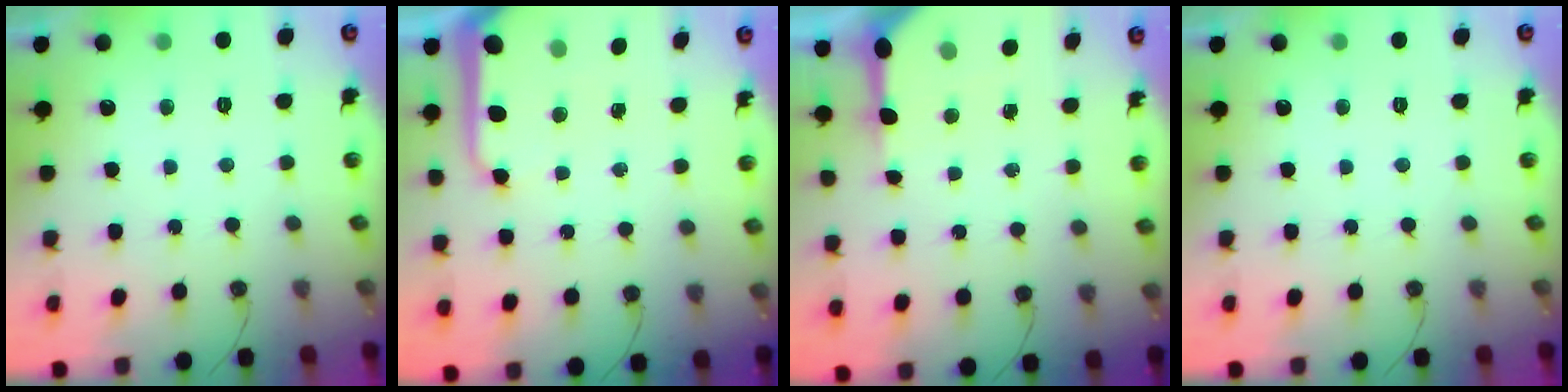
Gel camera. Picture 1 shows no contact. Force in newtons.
{"total": 9.0, "press": 9.0, "slide": 0.6}
{"total": 7.6, "press": 7.5, "slide": 0.8}
{"total": 0.0}